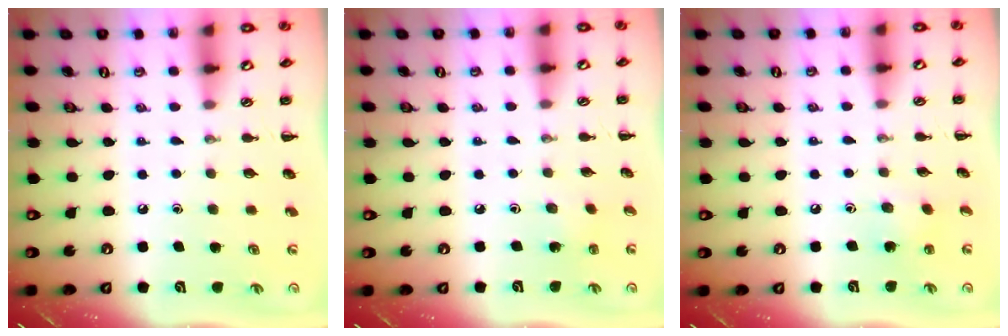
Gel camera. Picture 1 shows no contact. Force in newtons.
{"total": 1.3, "press": 1.2, "slide": 0.6}
{"total": 2.8, "press": 2.7, "slide": 0.6}